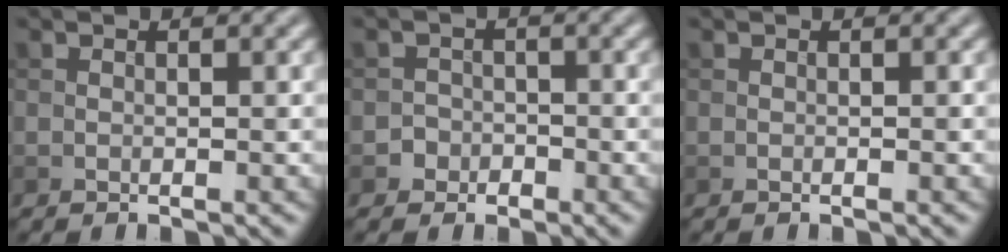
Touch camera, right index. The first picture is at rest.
{"total": 1.6, "force": [-0.8, 1.4, 0.0], "torque": [0.018, 0.009, -0.021]}
{"total": 0.0}